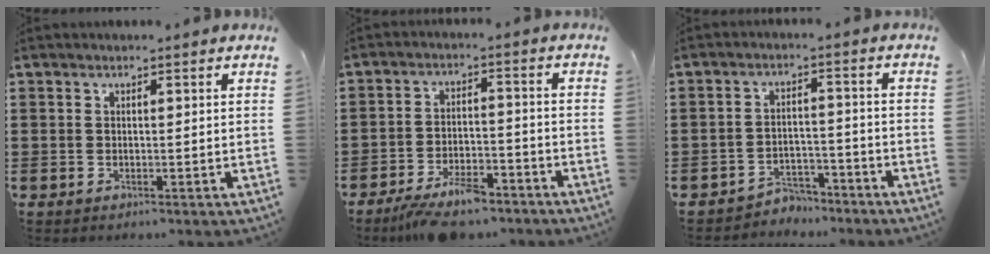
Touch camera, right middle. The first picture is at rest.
{"total": 7.0, "force": [-5.9, 1.9, 3.4], "torque": [-0.068, 0.005, -0.111]}
{"total": 3.9, "force": [-3.8, 0.9, 0.2], "torque": [-0.011, 0.005, -0.080]}